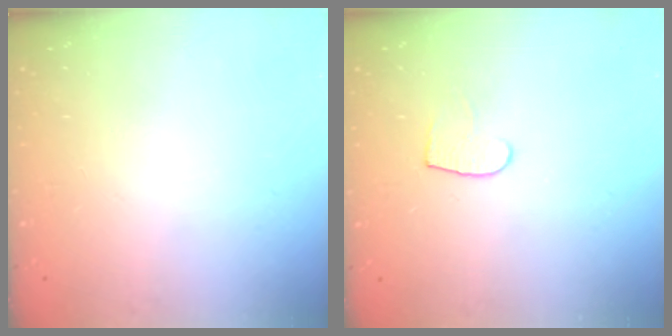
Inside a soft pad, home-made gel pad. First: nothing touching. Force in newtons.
{"total": 6.0, "press": 6.0, "slide": 0.5}